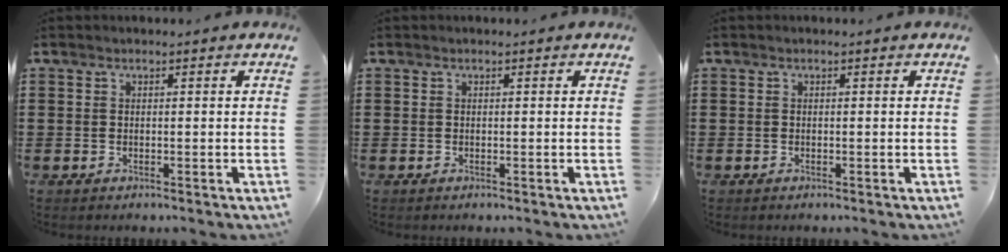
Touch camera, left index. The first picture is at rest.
{"total": 0.0}
{"total": 0.0}